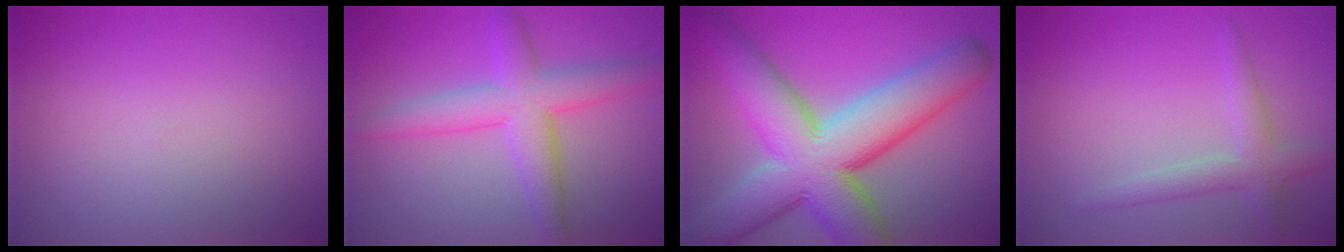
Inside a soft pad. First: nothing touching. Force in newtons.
{"total": 5.4, "press": 5.4, "slide": 0.2}
{"total": 13.8, "press": 13.8, "slide": 0.8}
{"total": 2.7, "press": 2.7, "slide": 0.1}